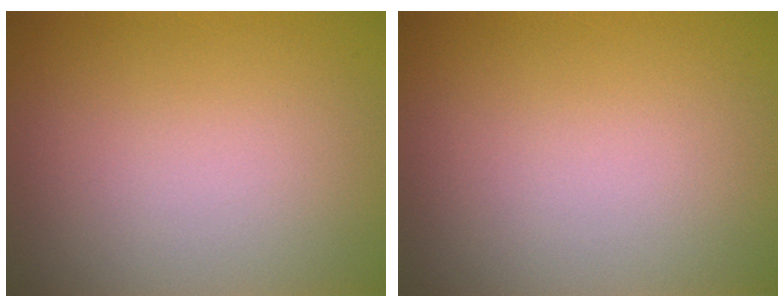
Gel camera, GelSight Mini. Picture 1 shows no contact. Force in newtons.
{"total": 0.0}